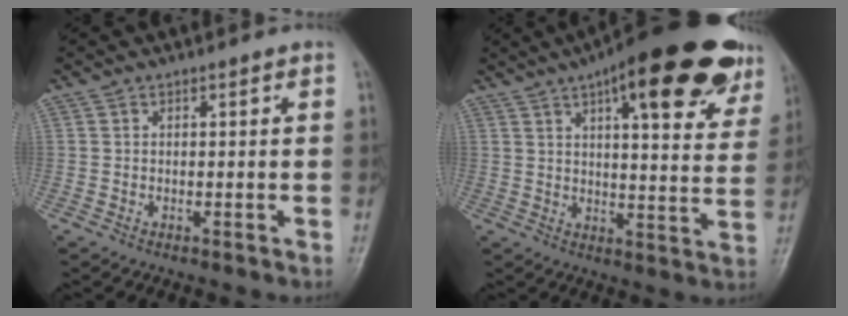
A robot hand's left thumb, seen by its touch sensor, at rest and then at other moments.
{"total": 24.4, "force": [14.2, 7.6, 18.4], "torque": [-0.222, -0.025, 0.185]}